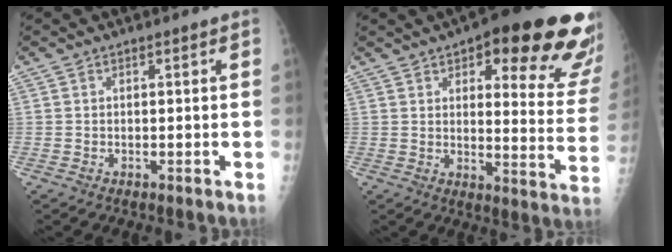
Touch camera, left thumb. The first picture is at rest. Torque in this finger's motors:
{"motor_torque": [0.51, 0.85, 1.50, -1.26, 0.10]}